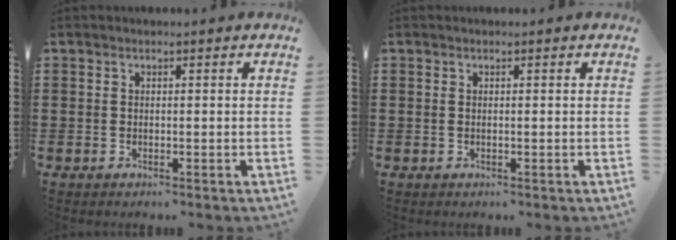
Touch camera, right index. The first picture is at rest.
{"total": 0.0}